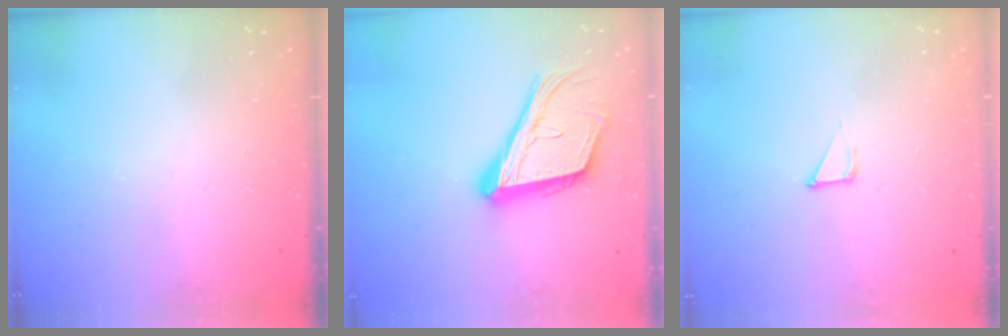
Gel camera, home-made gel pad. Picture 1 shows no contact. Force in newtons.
{"total": 18.5, "press": 18.2, "slide": 3.5}
{"total": 2.7, "press": 2.7, "slide": 0.3}